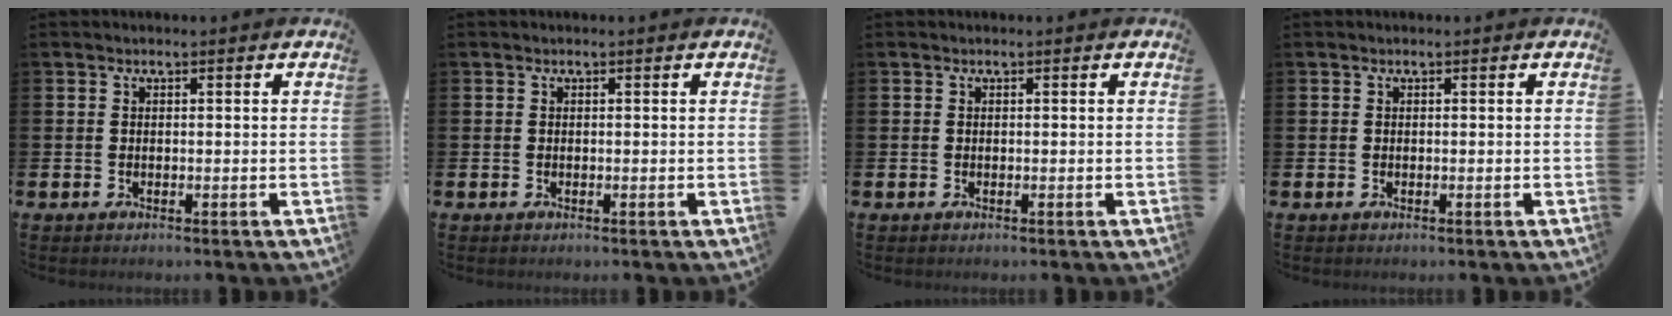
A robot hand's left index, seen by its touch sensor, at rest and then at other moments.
{"total": 0.0}
{"total": 0.0}
{"total": 0.0}